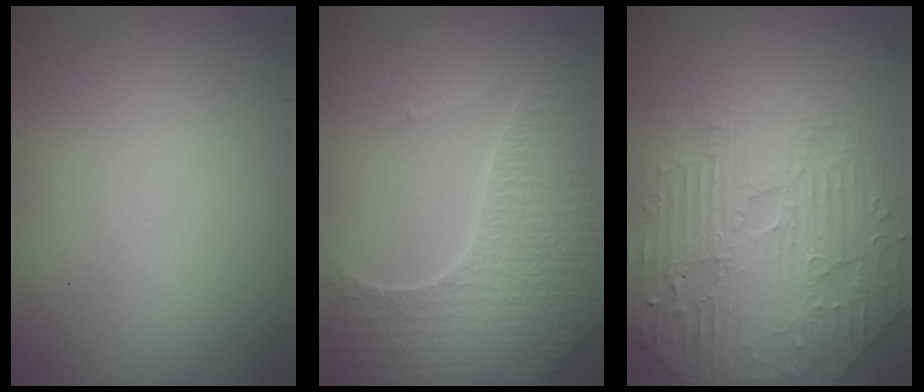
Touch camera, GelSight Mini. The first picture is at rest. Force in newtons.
{"total": 7.2, "press": 5.2, "slide": 4.9}
{"total": 5.1, "press": 4.9, "slide": 1.5}